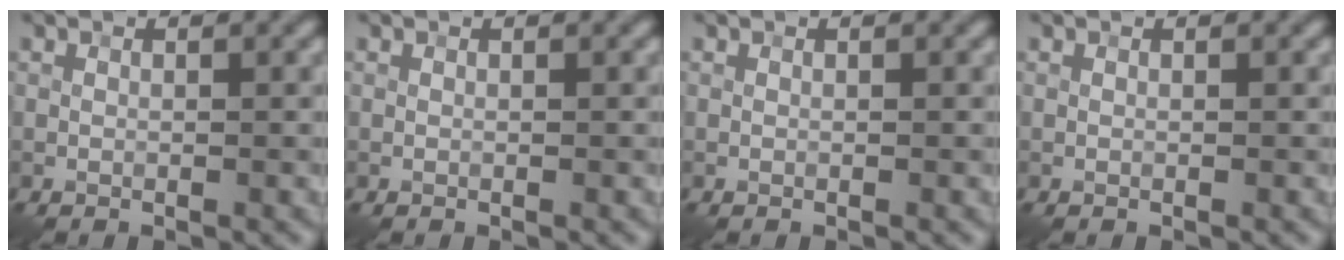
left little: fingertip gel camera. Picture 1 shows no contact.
{"total": 0.0}
{"total": 0.0}
{"total": 0.0}